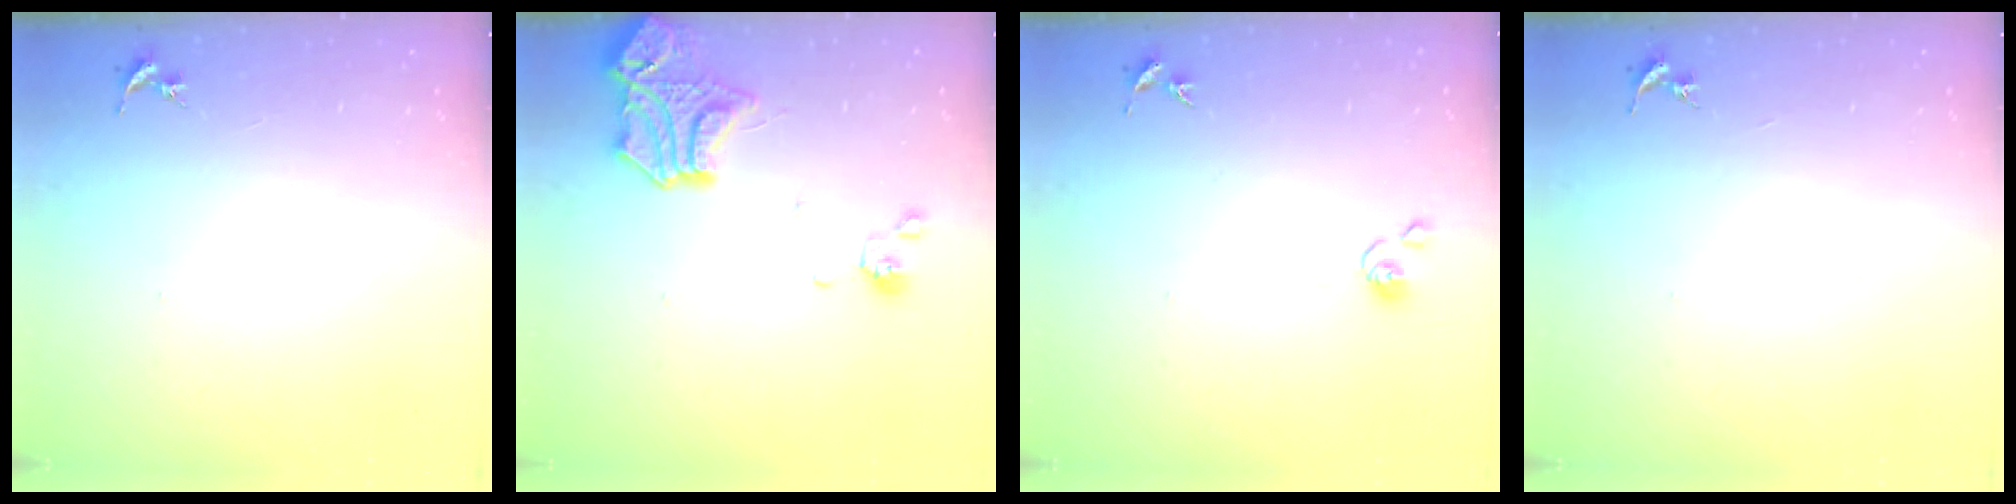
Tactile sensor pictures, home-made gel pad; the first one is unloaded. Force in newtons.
{"total": 17.6, "press": 17.5, "slide": 1.9}
{"total": 5.1, "press": 5.1, "slide": 0.5}
{"total": 0.0}